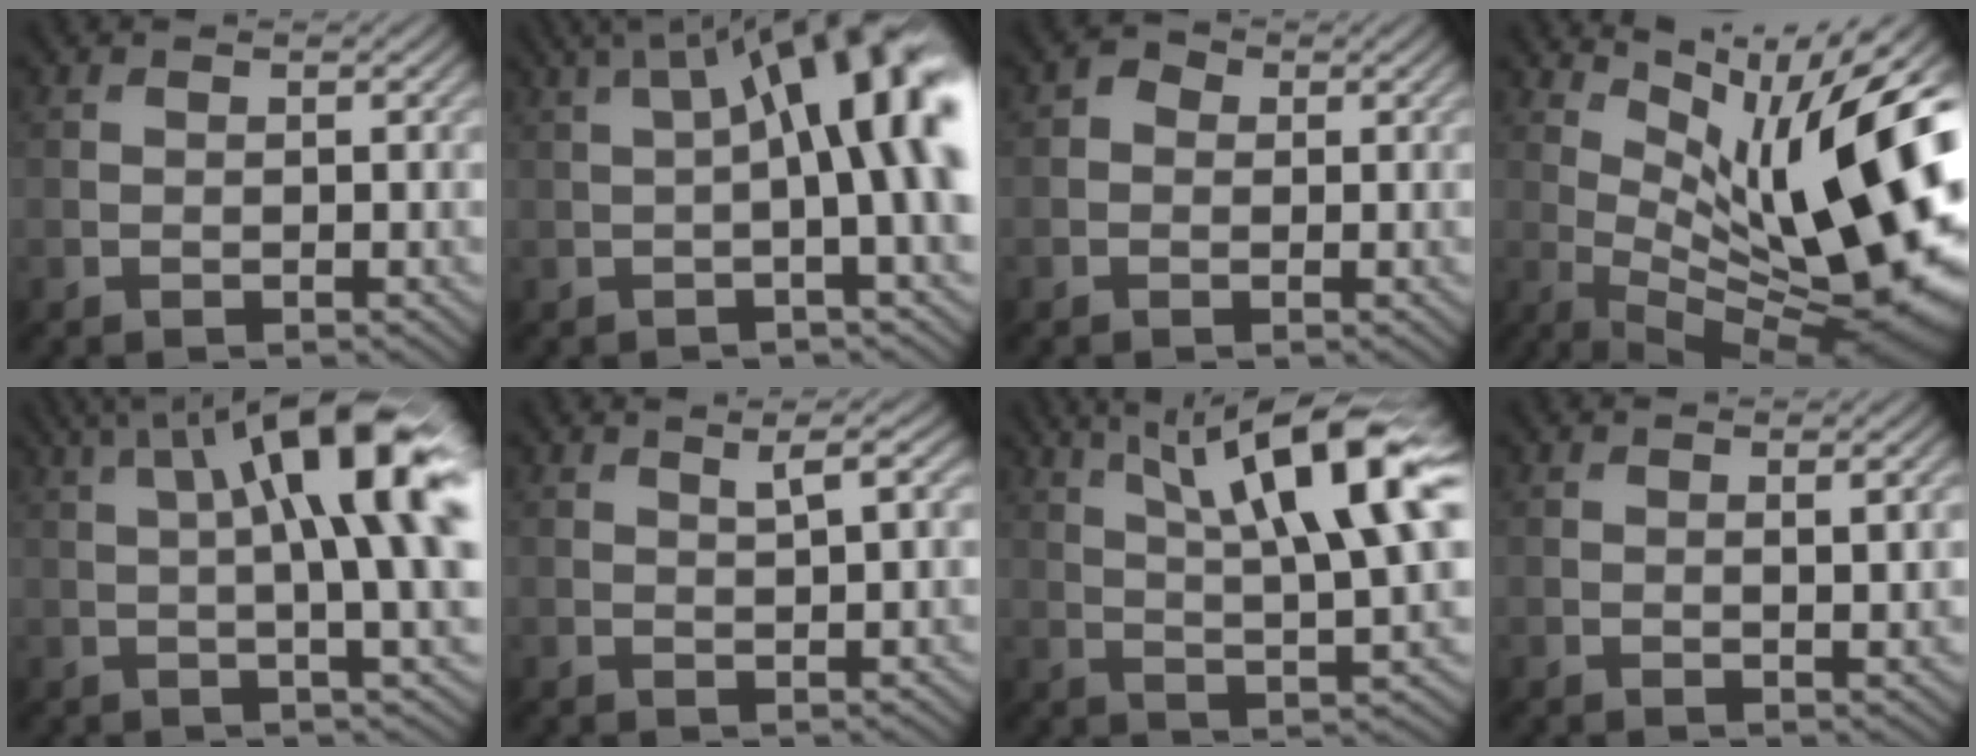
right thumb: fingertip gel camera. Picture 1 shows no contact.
{"total": 14.8, "force": [1.7, 4.0, 14.1], "torque": [-0.195, 0.031, 0.041]}
{"total": 1.8, "force": [-0.2, 1.7, 0.5], "torque": [-0.006, 0.000, -0.009]}
{"total": 17.1, "force": [3.2, 5.6, 15.9], "torque": [-0.218, 0.018, 0.072]}
{"total": 14.7, "force": [3.6, 3.2, 13.9], "torque": [-0.202, 0.027, 0.078]}
{"total": 1.7, "force": [0.9, 0.0, 1.5], "torque": [-0.026, 0.000, 0.023]}
{"total": 14.3, "force": [6.0, 3.7, 12.5], "torque": [-0.201, 0.009, 0.105]}
{"total": 1.3, "force": [0.3, 0.1, 1.3], "torque": [-0.023, -0.003, 0.012]}